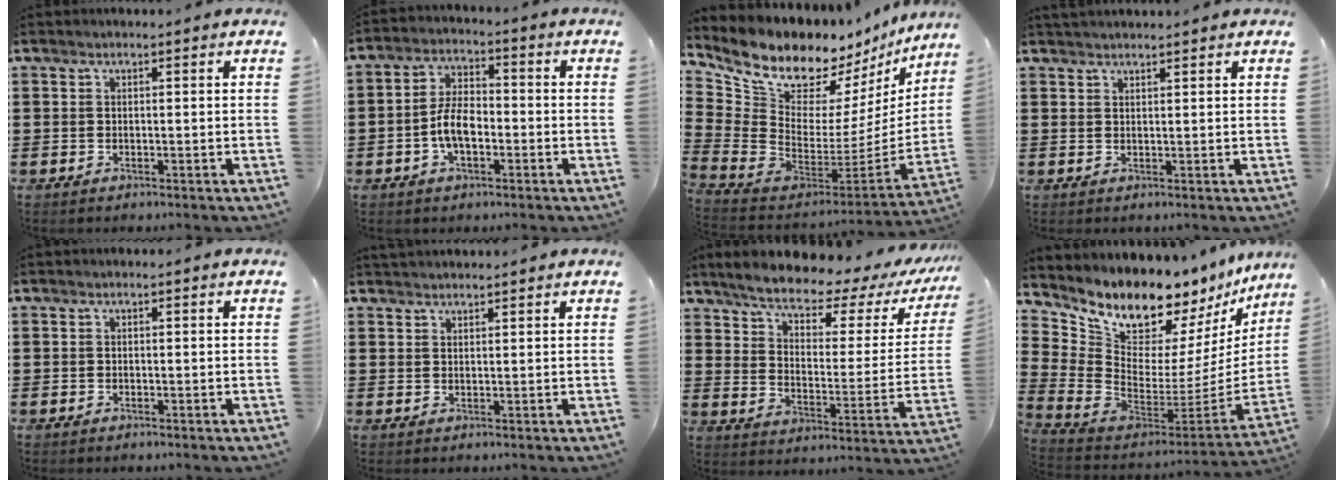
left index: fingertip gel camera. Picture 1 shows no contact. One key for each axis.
{"total": 6.0, "fx": -1.7, "fy": 2.9, "fz": 5.0, "tx": -0.114, "ty": 0.002, "tz": -0.039}
{"total": 10.8, "fx": 9.0, "fy": 4.7, "fz": 3.9, "tx": -0.133, "ty": -0.085, "tz": 0.160}
{"total": 1.4, "fx": 1.4, "fy": 0.1, "fz": 0.2, "tx": -0.005, "ty": 0.001, "tz": 0.027}
{"total": 0.0}
{"total": 1.4, "fx": 1.4, "fy": 0.1, "fz": 0.1, "tx": -0.005, "ty": 0.001, "tz": 0.027}
{"total": 6.9, "fx": 5.9, "fy": 1.4, "fz": 3.2, "tx": -0.084, "ty": -0.039, "tz": 0.096}
{"total": 9.8, "fx": 9.1, "fy": 2.9, "fz": 2.3, "tx": -0.083, "ty": -0.100, "tz": 0.158}